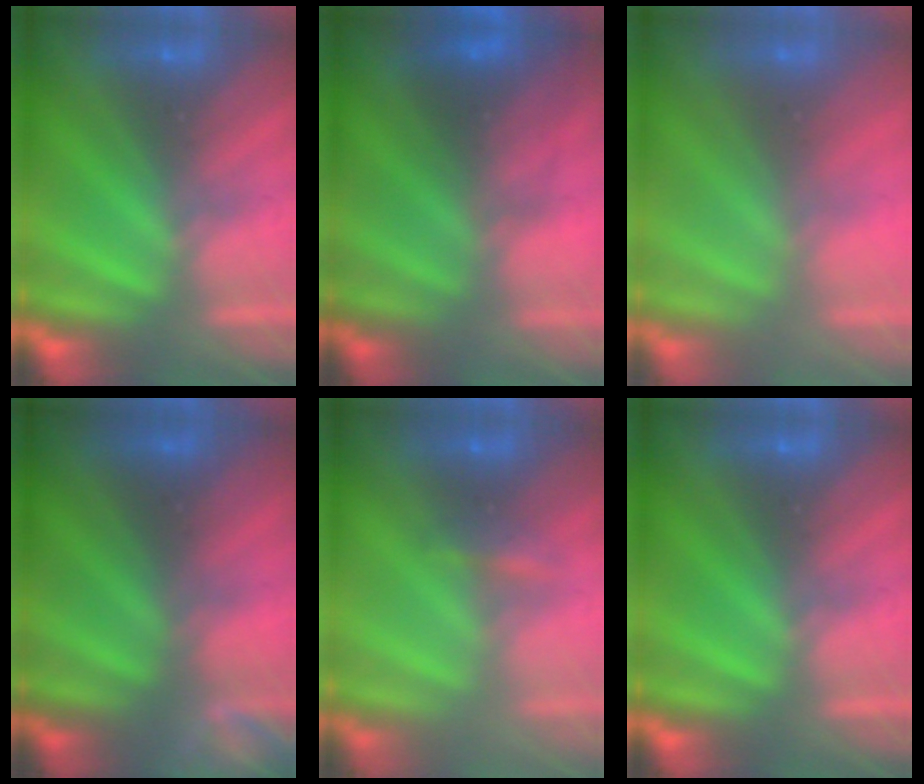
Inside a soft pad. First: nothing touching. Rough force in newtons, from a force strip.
{"total": 2.3}
{"total": 2.4}
{"total": 7.9}
{"total": 2.2}
{"total": 0.0}